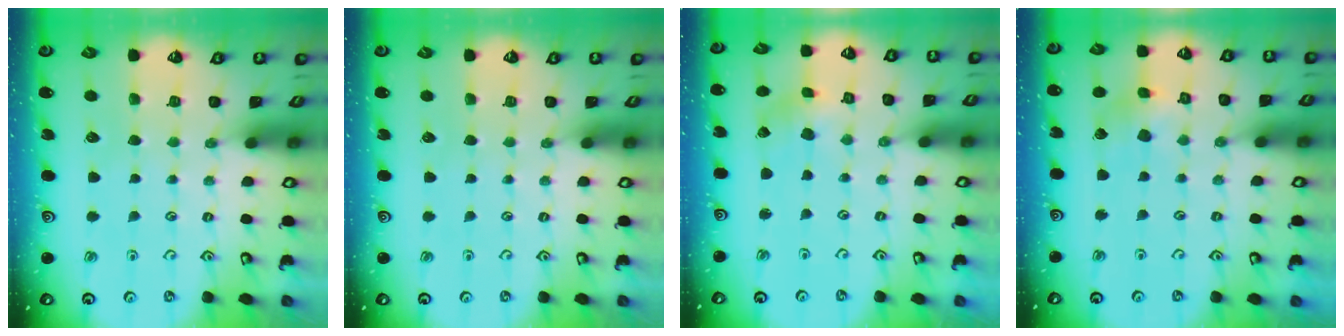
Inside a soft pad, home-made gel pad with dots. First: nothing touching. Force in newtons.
{"total": 0.0}
{"total": 0.9, "press": 0.8, "slide": 0.2}
{"total": 5.8, "press": 5.8, "slide": 0.4}